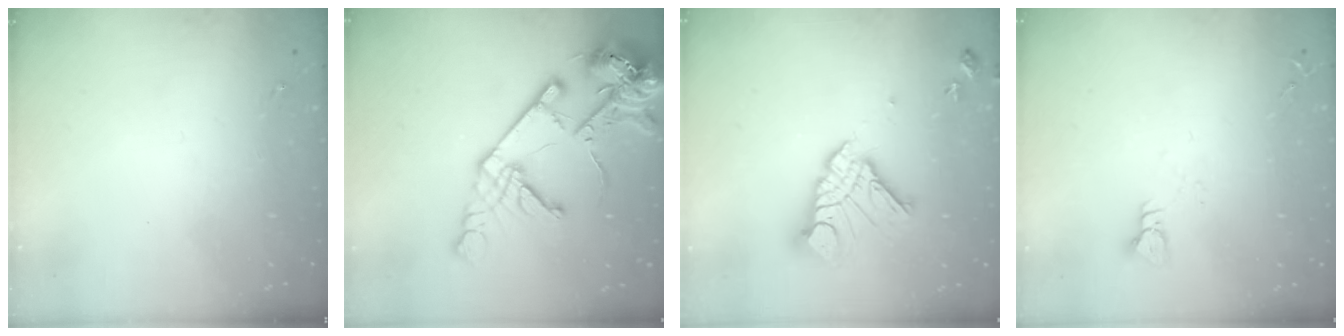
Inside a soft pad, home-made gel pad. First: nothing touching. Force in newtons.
{"total": 20.4, "press": 20.2, "slide": 2.9}
{"total": 15.2, "press": 15.1, "slide": 1.6}
{"total": 3.0, "press": 3.0, "slide": 0.3}